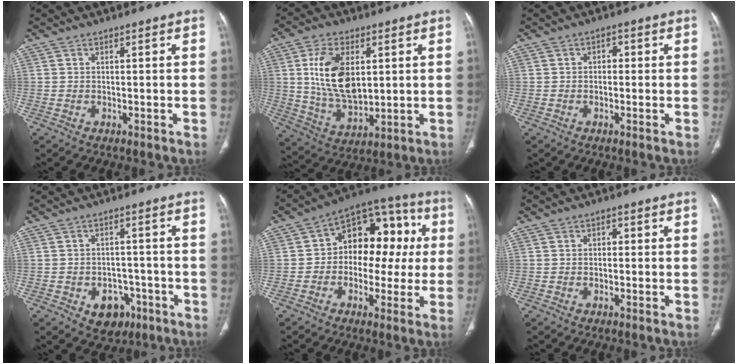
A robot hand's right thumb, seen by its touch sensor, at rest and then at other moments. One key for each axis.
{"total": 14.7, "fx": 2.9, "fy": 8.5, "fz": 11.6, "tx": -0.198, "ty": -0.017, "tz": 0.064}
{"total": 1.8, "fx": 0.0, "fy": 1.4, "fz": 1.2, "tx": -0.007, "ty": 0.007, "tz": -0.006}
{"total": 7.4, "fx": -3.4, "fy": 5.5, "fz": 3.5, "tx": -0.015, "ty": 0.028, "tz": -0.040}
{"total": 16.9, "fx": 1.4, "fy": 11.2, "fz": 12.5, "tx": -0.109, "ty": 0.051, "tz": 0.009}
{"total": 1.4, "fx": 0.1, "fy": 1.0, "fz": 0.9, "tx": -0.005, "ty": 0.005, "tz": -0.004}